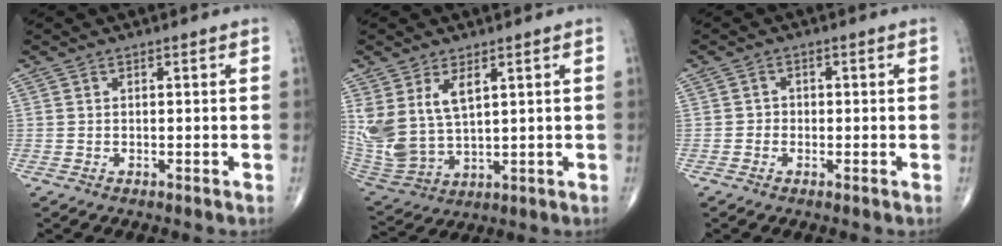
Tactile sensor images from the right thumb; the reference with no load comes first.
{"total": 12.1, "force": [4.4, 6.6, 9.1], "torque": [-0.184, -0.020, 0.106]}
{"total": 1.6, "force": [-0.6, 1.5, 0.4], "torque": [0.011, 0.008, -0.016]}